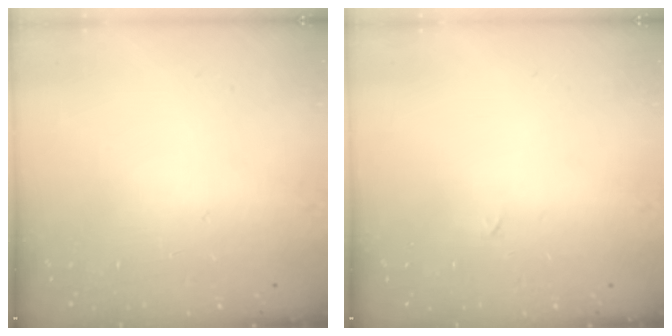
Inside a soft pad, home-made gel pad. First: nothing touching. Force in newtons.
{"total": 0.0}